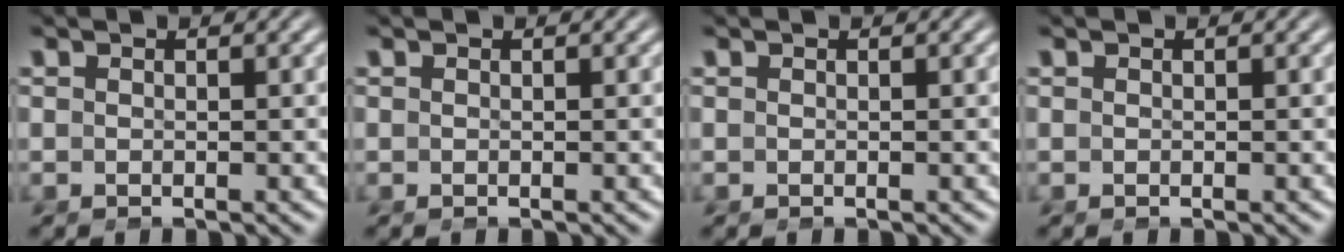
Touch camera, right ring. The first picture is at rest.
{"total": 0.0}
{"total": 0.0}
{"total": 0.0}